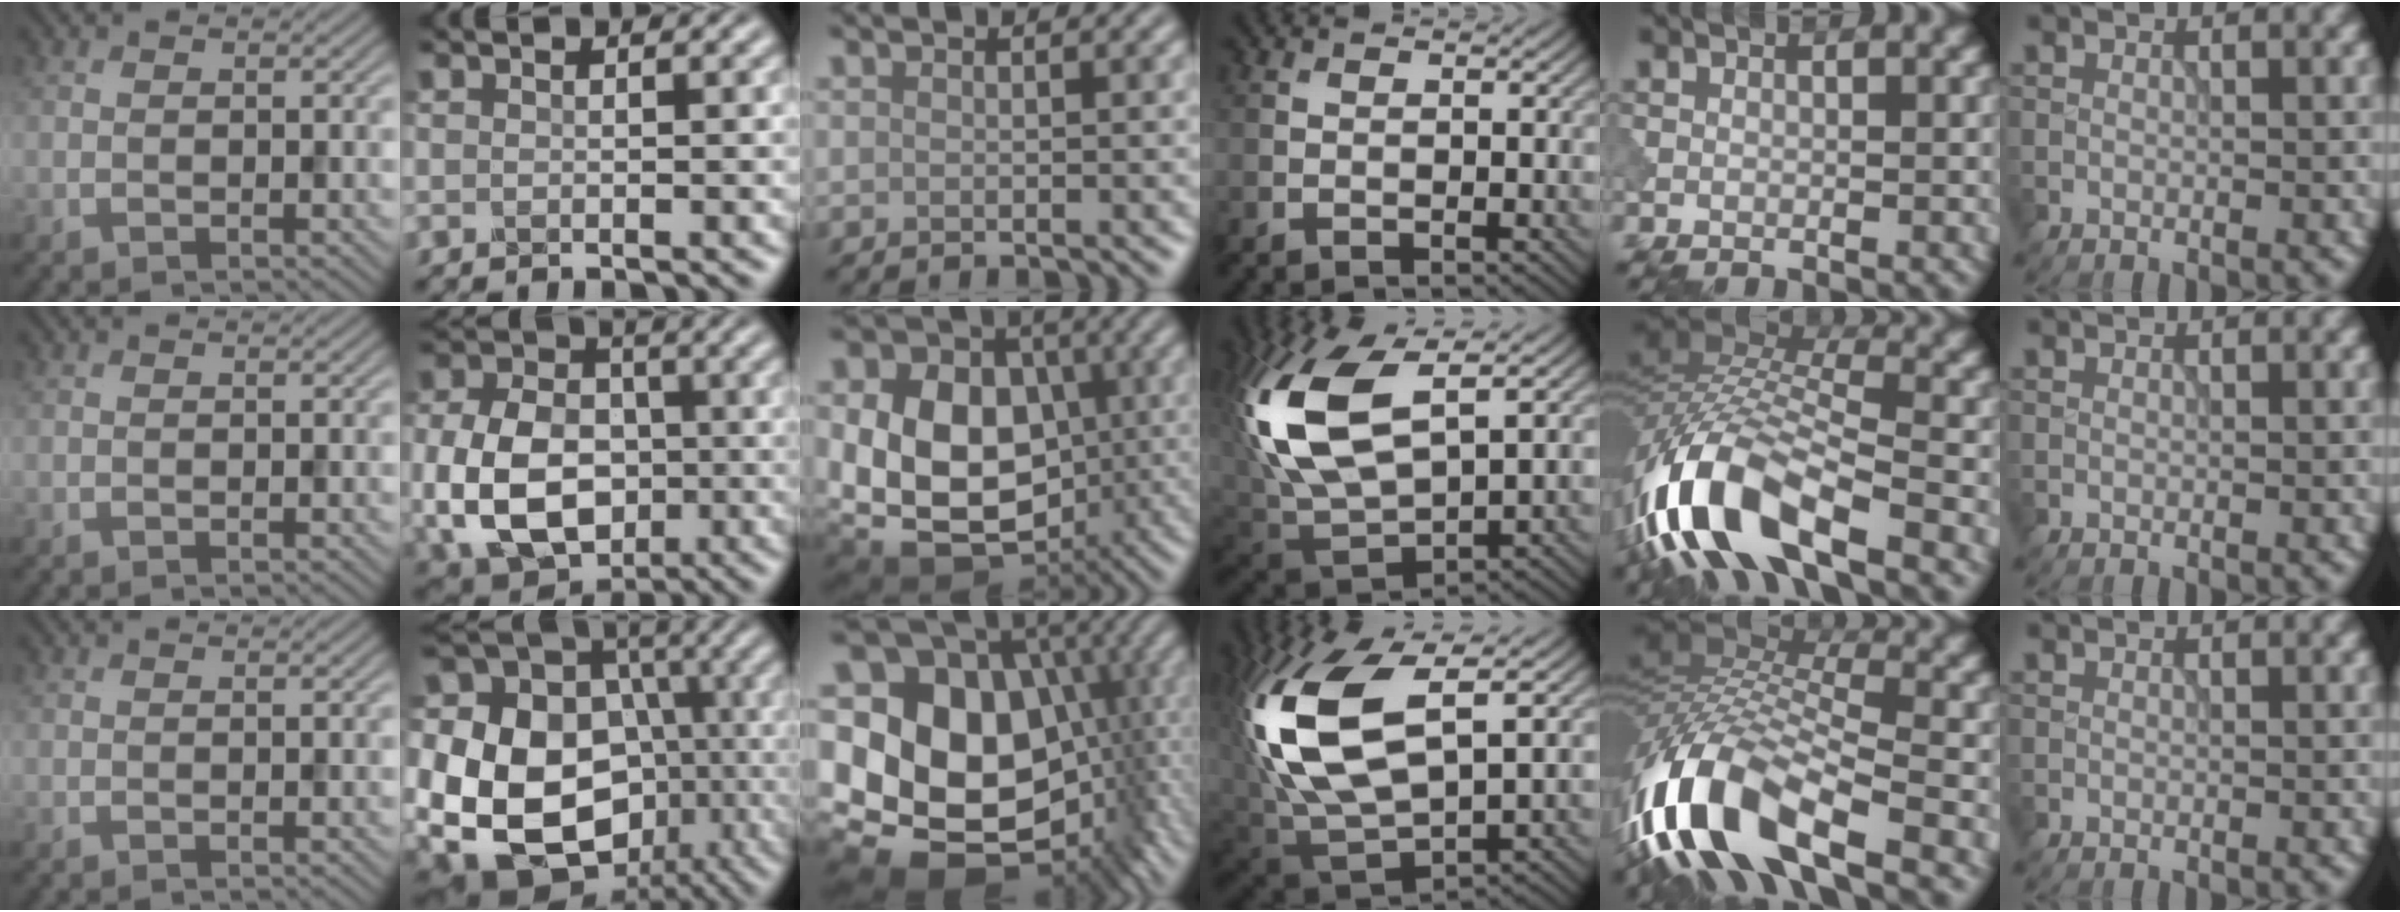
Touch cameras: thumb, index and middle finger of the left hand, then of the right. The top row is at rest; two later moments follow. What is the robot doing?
{"motion": "insert", "object": "peg toy"}